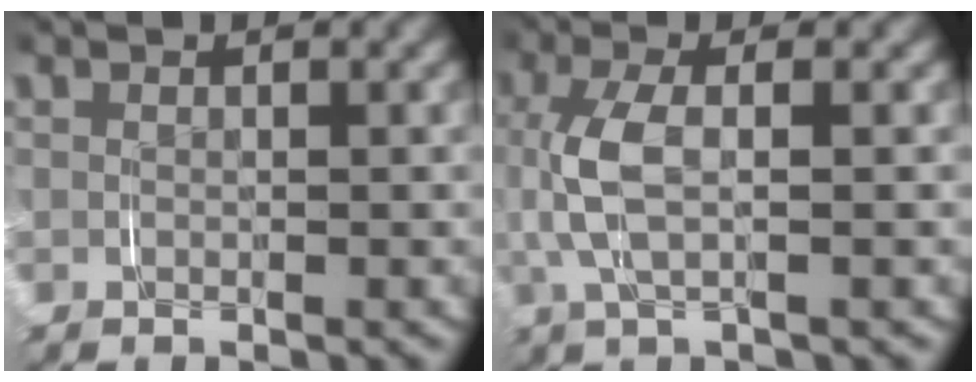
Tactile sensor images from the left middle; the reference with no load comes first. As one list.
[{"total": 4.6, "force": [0.3, 1.5, 4.3], "torque": [-0.114, 0.001, 0.009]}]